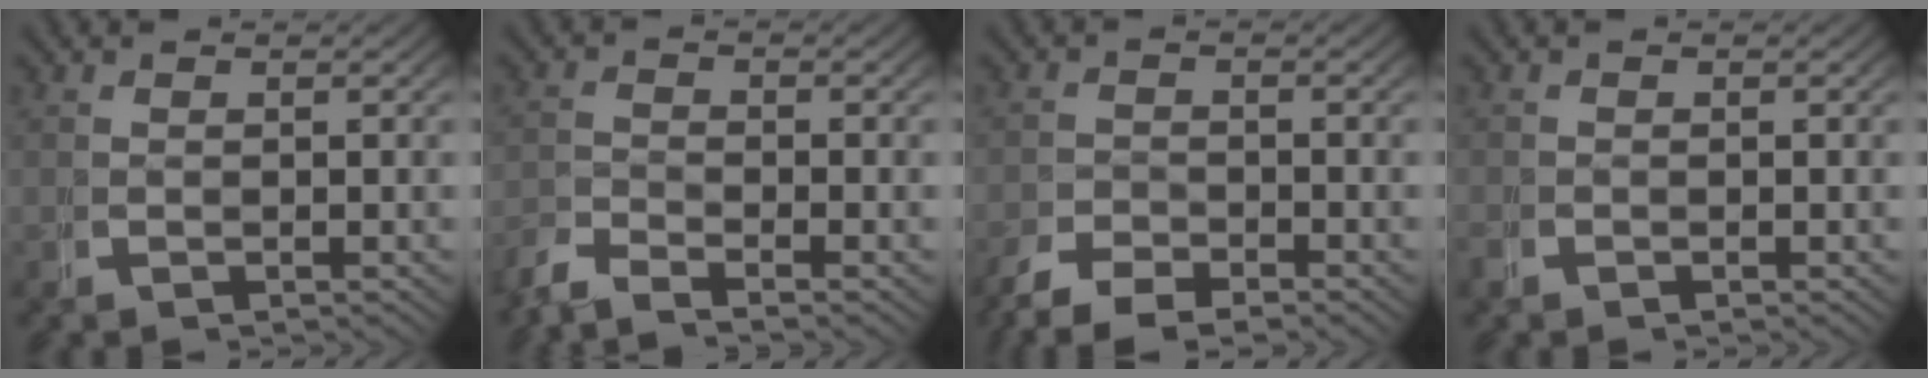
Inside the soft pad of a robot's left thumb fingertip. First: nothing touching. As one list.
[{"total": 2.8, "force": [-2.5, 0.5, 1.1], "torque": [-0.020, -0.005, -0.056]}, {"total": 3.4, "force": [-3.0, 1.1, 1.2], "torque": [-0.016, -0.012, -0.054]}, {"total": 0.6, "force": [-0.5, 0.3, 0.1], "torque": [-0.003, -0.004, -0.011]}]